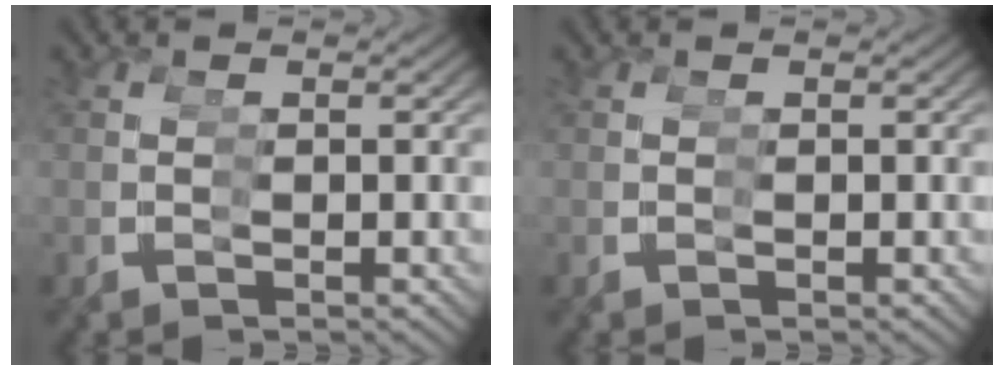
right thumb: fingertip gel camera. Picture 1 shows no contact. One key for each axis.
{"total": 0.0}